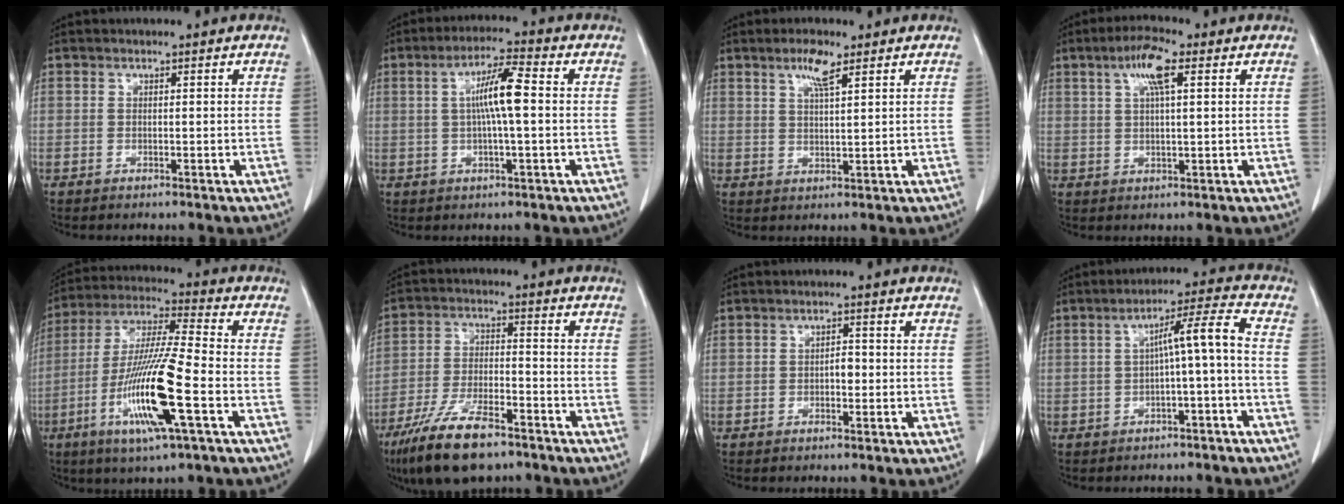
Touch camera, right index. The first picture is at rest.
{"total": 7.6, "force": [0.5, 0.8, 7.5], "torque": [-0.140, 0.014, 0.006]}
{"total": 4.6, "force": [2.8, 0.9, 3.6], "torque": [-0.070, 0.002, 0.052]}
{"total": 6.4, "force": [2.6, 1.5, 5.6], "torque": [-0.111, 0.012, 0.048]}
{"total": 16.7, "force": [-5.7, 0.9, 15.6], "torque": [-0.316, -0.019, -0.107]}
{"total": 13.9, "force": [-9.6, 4.3, 9.1], "torque": [-0.182, -0.018, -0.174]}
{"total": 2.2, "force": [-0.5, 1.2, 1.8], "torque": [-0.027, 0.005, -0.006]}
{"total": 7.2, "force": [-1.1, 0.3, 7.1], "torque": [-0.112, 0.026, -0.014]}